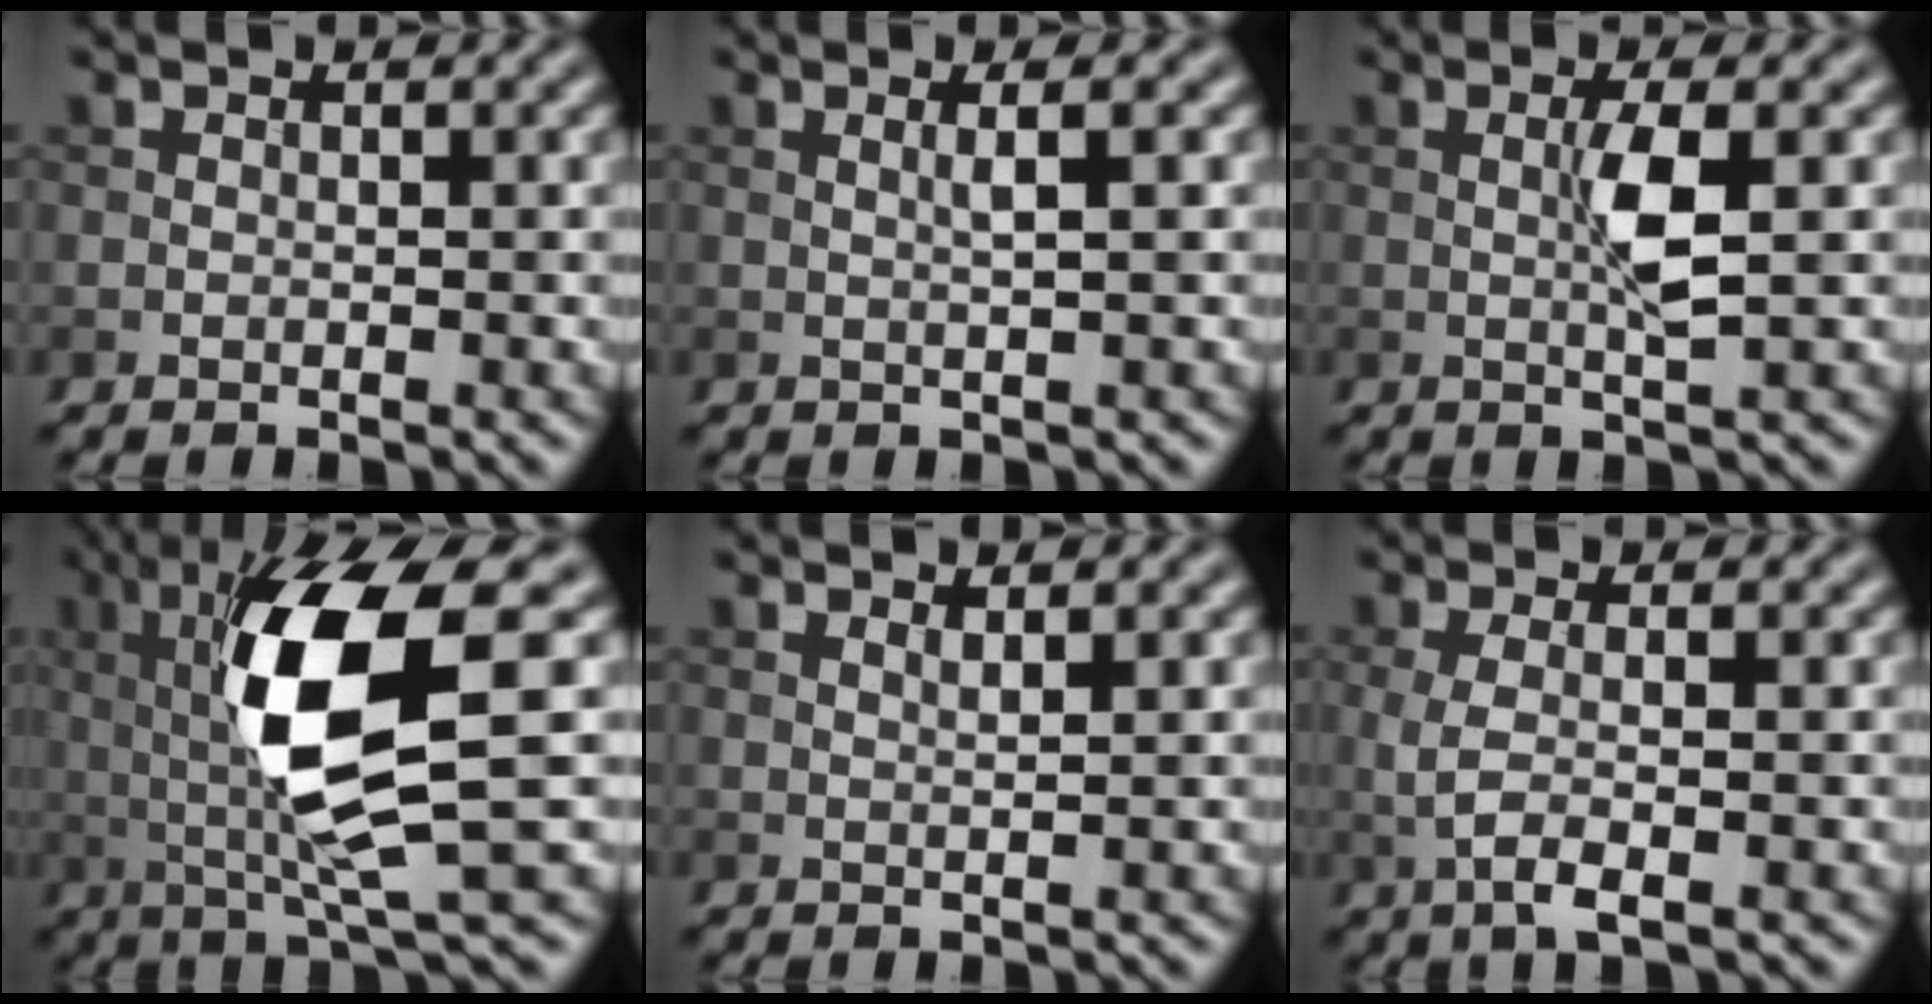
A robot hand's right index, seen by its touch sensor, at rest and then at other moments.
{"total": 1.7, "force": [0.4, 0.3, 1.6], "torque": [-0.024, 0.005, 0.002]}
{"total": 3.0, "force": [0.2, 0.4, 2.9], "torque": [-0.059, 0.004, 0.003]}
{"total": 11.1, "force": [1.8, 2.6, 10.6], "torque": [-0.191, -0.005, 0.042]}
{"total": 0.9, "force": [0.6, 0.2, 0.6], "torque": [-0.006, 0.001, 0.010]}
{"total": 3.1, "force": [-0.5, 0.9, 2.9], "torque": [-0.064, -0.004, -0.013]}